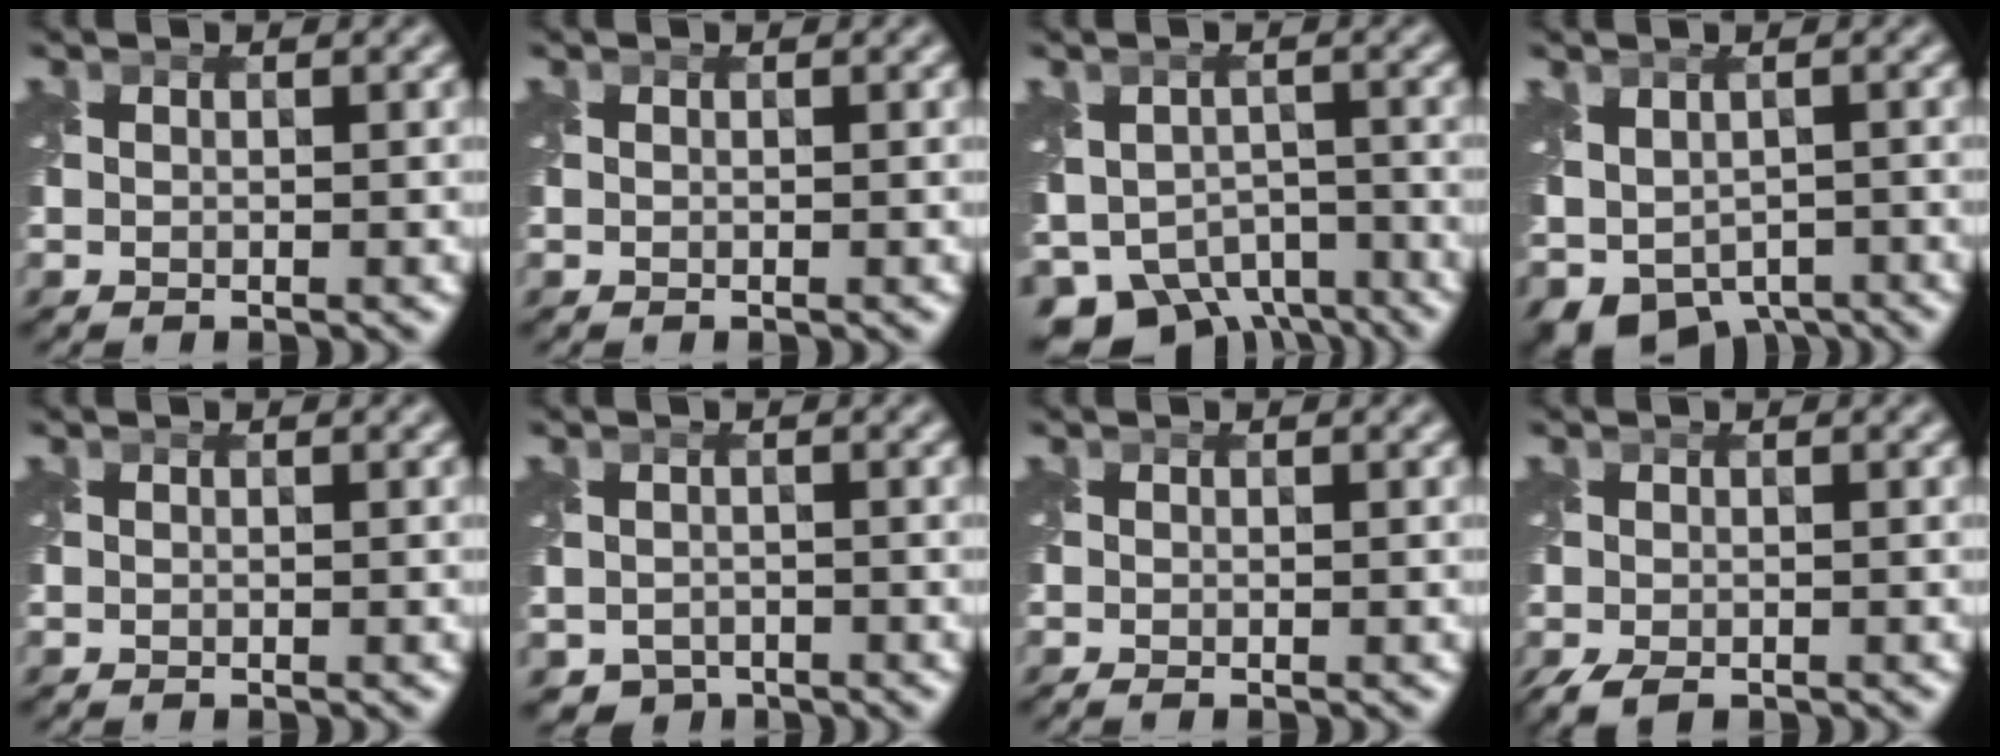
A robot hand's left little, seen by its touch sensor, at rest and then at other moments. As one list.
[{"total": 0.0}, {"total": 8.7, "force": [-5.7, 5.5, 3.7], "torque": [-0.072, -0.025, -0.087]}, {"total": 6.1, "force": [-2.5, 4.1, 3.8], "torque": [-0.069, -0.029, -0.029]}, {"total": 0.0}, {"total": 2.1, "force": [-1.4, 1.5, 0.4], "torque": [-0.006, -0.015, -0.027]}, {"total": 0.7, "force": [-0.3, 0.2, 0.6], "torque": [-0.012, -0.009, -0.008]}, {"total": 3.3, "force": [-2.3, 1.5, 1.9], "torque": [-0.043, -0.016, -0.038]}]